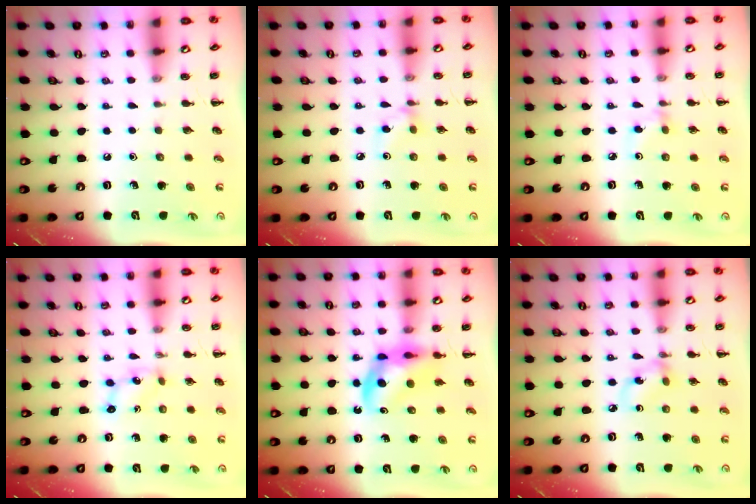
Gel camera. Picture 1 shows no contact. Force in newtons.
{"total": 3.9, "press": 3.6, "slide": 1.5}
{"total": 3.0, "press": 2.8, "slide": 1.2}
{"total": 1.7, "press": 1.6, "slide": 0.6}
{"total": 8.7, "press": 8.2, "slide": 2.8}
{"total": 4.3, "press": 4.2, "slide": 0.6}